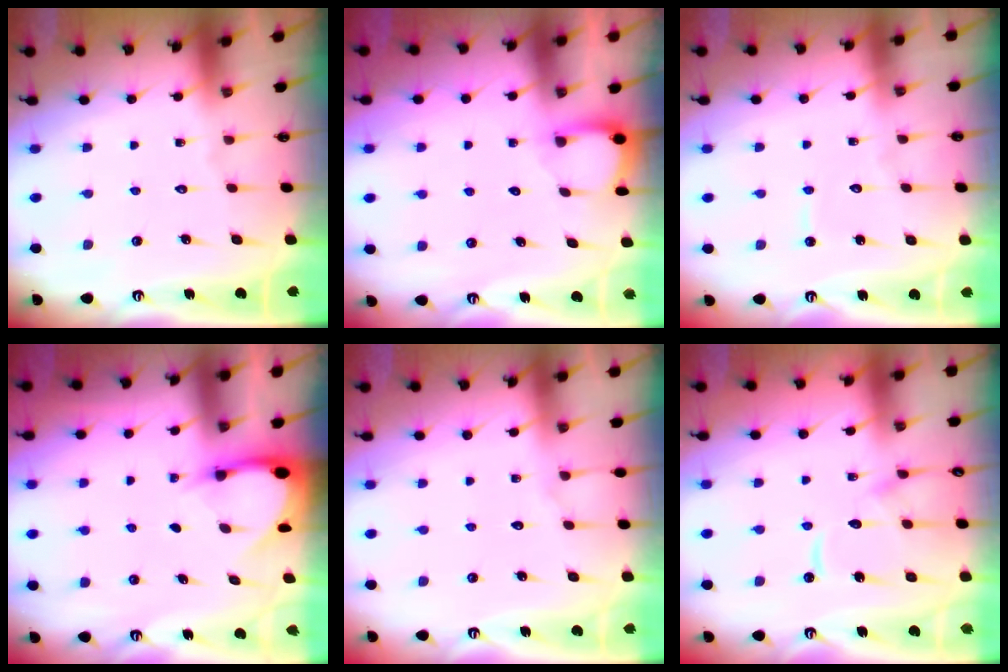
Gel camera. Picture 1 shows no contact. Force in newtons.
{"total": 2.4, "press": 2.4, "slide": 0.3}
{"total": 4.2, "press": 4.2, "slide": 0.3}
{"total": 3.5, "press": 3.5, "slide": 0.2}
{"total": 2.6, "press": 2.6, "slide": 0.4}
{"total": 11.9, "press": 11.8, "slide": 1.1}